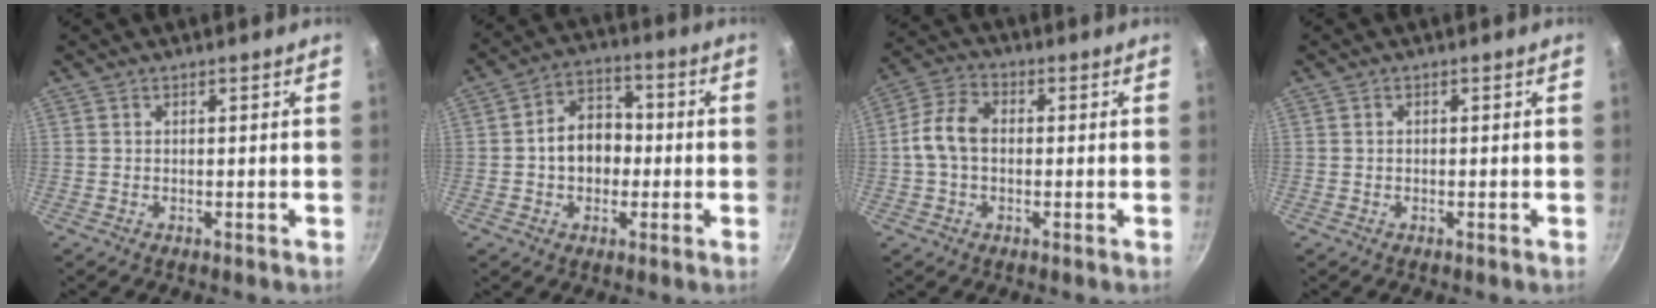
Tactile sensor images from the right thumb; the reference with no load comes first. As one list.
[{"total": 9.7, "force": [-0.6, 7.3, 6.3], "torque": [-0.068, 0.027, -0.020]}, {"total": 7.9, "force": [-0.2, 5.5, 5.7], "torque": [-0.111, 0.026, -0.011]}, {"total": 0.5, "force": [-0.1, 0.5, 0.2], "torque": [0.000, 0.003, -0.004]}]